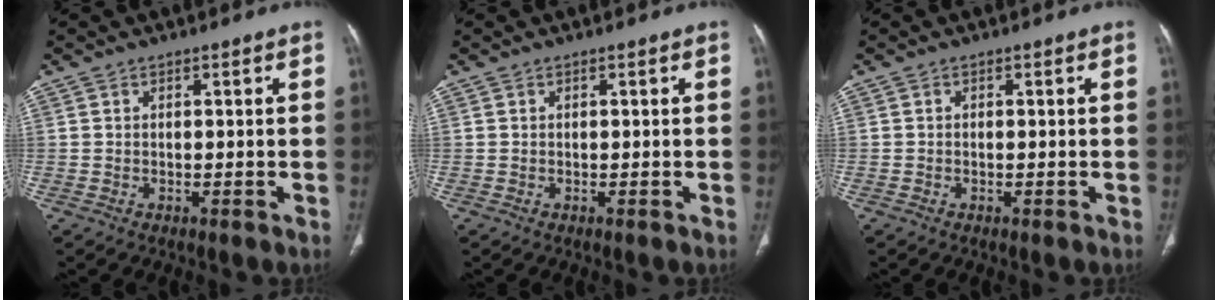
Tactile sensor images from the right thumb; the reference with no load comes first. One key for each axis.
{"total": 0.0}
{"total": 0.0}